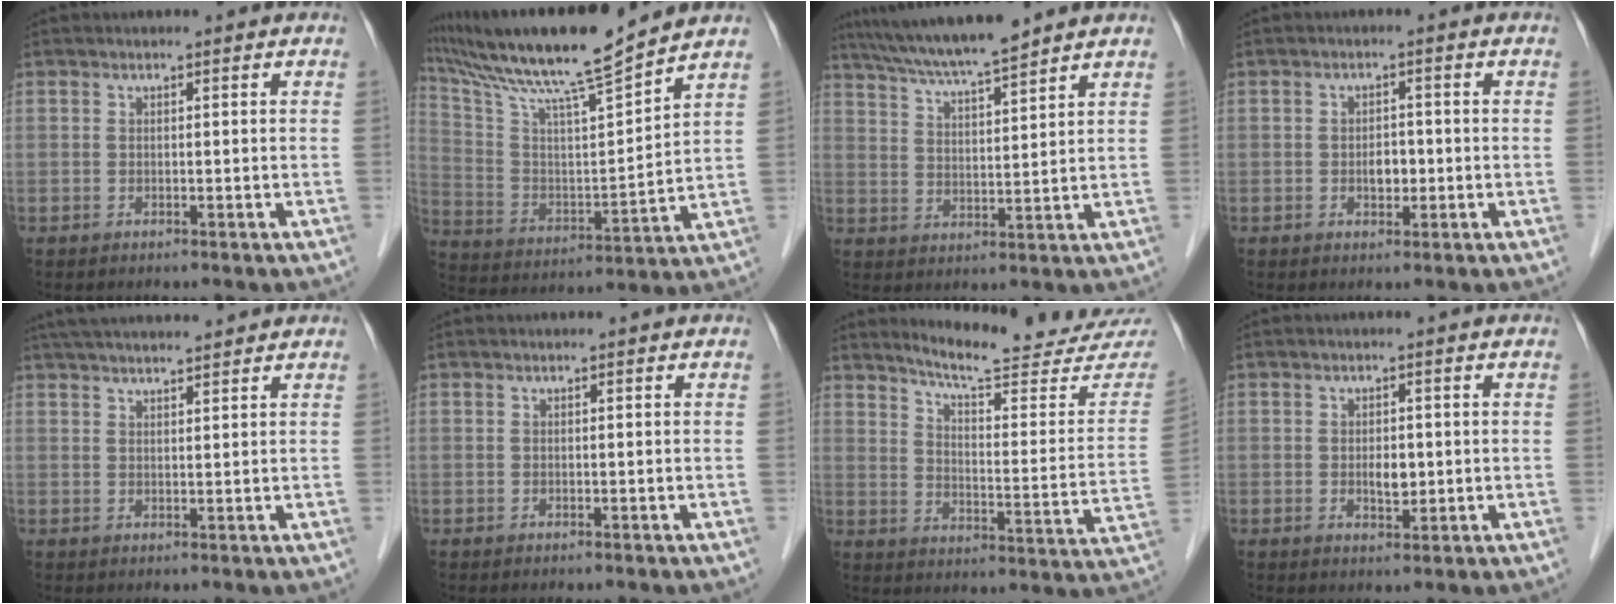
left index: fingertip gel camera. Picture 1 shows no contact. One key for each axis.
{"total": 17.6, "fx": 15.0, "fy": -0.6, "fz": 9.2, "tx": -0.173, "ty": 0.005, "tz": 0.260}
{"total": 10.8, "fx": 9.4, "fy": -0.2, "fz": 5.2, "tx": -0.093, "ty": 0.017, "tz": 0.160}
{"total": 2.4, "fx": -0.7, "fy": 1.4, "fz": 1.8, "tx": -0.027, "ty": 0.001, "tz": -0.009}
{"total": 10.7, "fx": 9.6, "fy": 1.1, "fz": 4.5, "tx": -0.076, "ty": 0.031, "tz": 0.146}
{"total": 0.0}
{"total": 20.2, "fx": 19.1, "fy": 1.8, "fz": 6.5, "tx": -0.087, "ty": -0.094, "tz": 0.235}
{"total": 2.5, "fx": -0.3, "fy": 1.3, "fz": 2.1, "tx": -0.038, "ty": -0.004, "tz": -0.002}